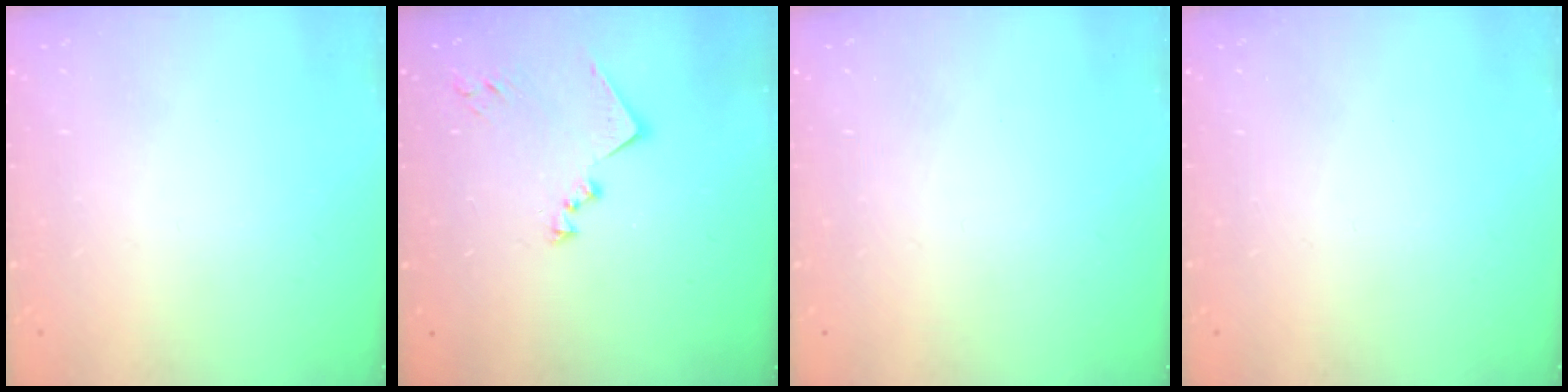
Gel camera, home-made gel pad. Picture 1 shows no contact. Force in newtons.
{"total": 10.4, "press": 10.4, "slide": 0.3}
{"total": 0.0}
{"total": 0.0}